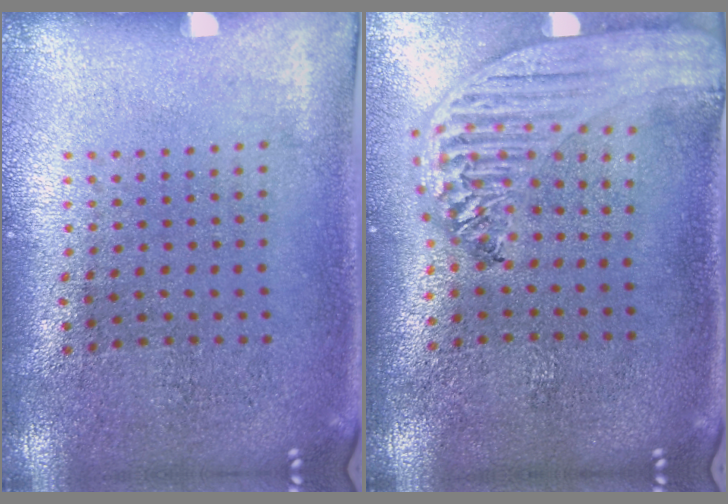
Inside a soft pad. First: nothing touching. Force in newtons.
{"total": 2.9, "press": 2.3, "slide": 1.7}